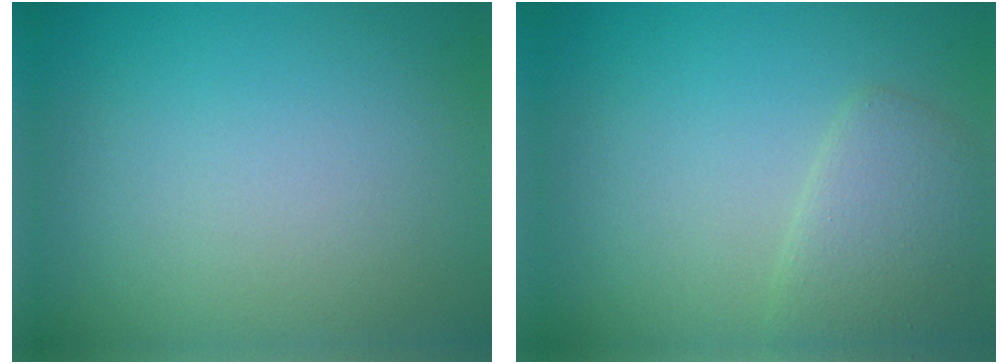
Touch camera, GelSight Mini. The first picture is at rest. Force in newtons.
{"total": 2.7, "press": 2.7, "slide": 0.1}